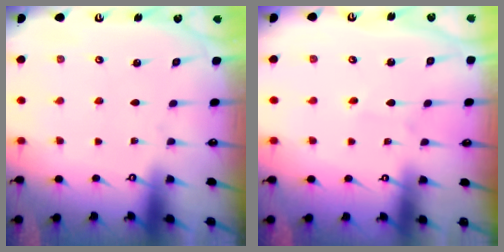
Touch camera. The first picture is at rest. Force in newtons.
{"total": 2.3, "press": 2.3, "slide": 0.2}